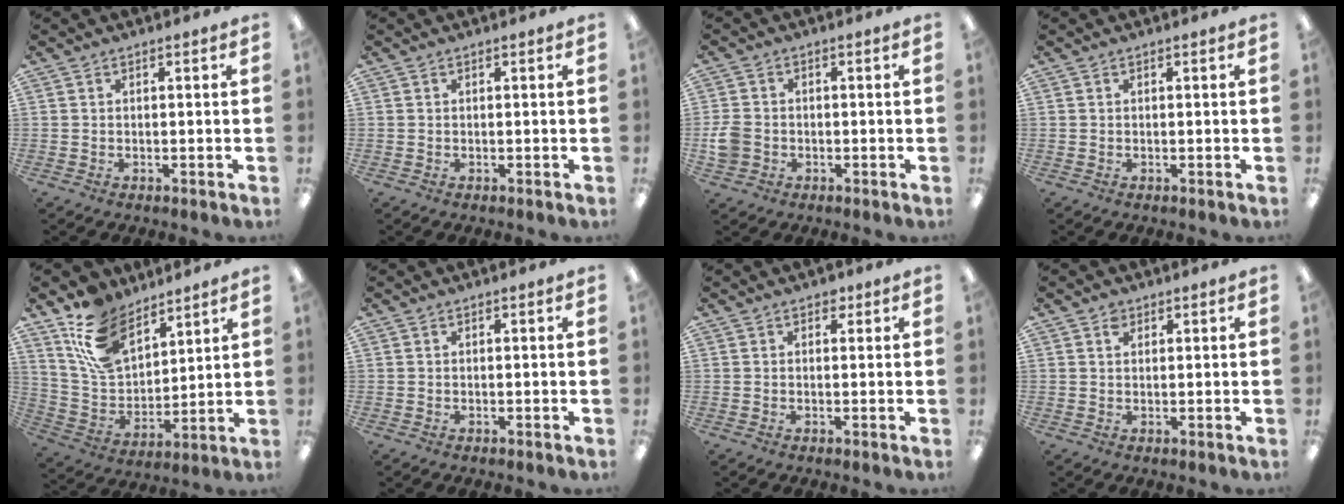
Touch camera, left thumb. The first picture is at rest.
{"total": 0.0}
{"total": 4.9, "force": [-1.2, 4.2, 2.3], "torque": [-0.050, 0.009, -0.021]}
{"total": 0.0}
{"total": 16.3, "force": [10.6, 9.3, 8.2], "torque": [-0.168, -0.040, 0.204]}
{"total": 0.0}
{"total": 1.6, "force": [0.8, 1.2, 0.8], "torque": [0.001, -0.003, 0.011]}
{"total": 1.9, "force": [1.3, 1.2, 0.8], "torque": [-0.010, -0.004, 0.022]}